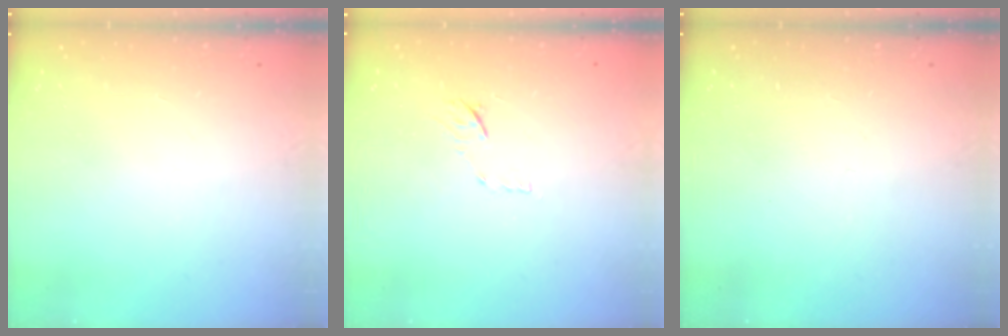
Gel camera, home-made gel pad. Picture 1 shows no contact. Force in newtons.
{"total": 6.2, "press": 6.1, "slide": 0.7}
{"total": 0.0}